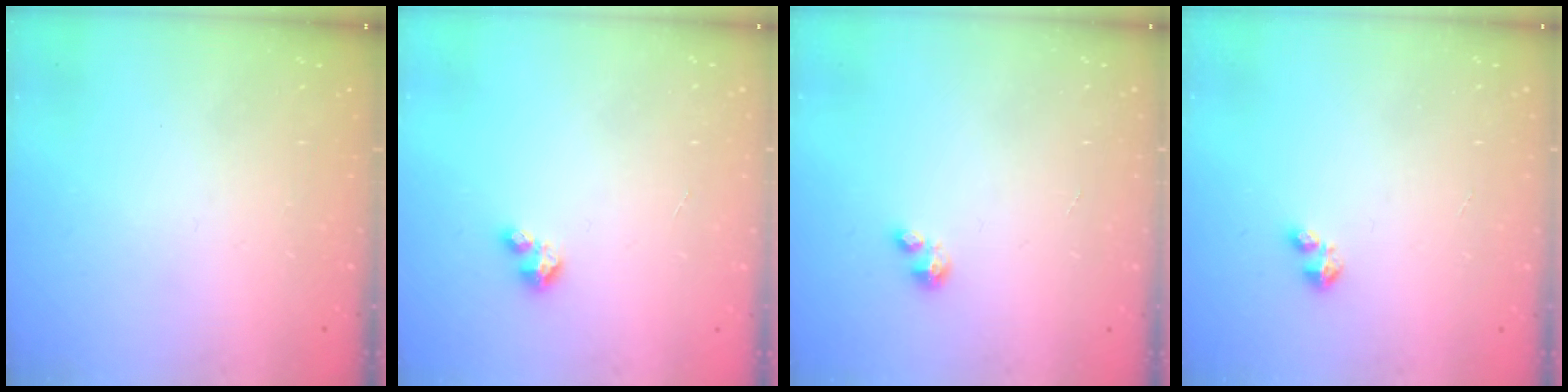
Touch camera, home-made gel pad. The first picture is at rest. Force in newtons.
{"total": 2.7, "press": 2.7, "slide": 0.3}
{"total": 1.7, "press": 1.7, "slide": 0.4}
{"total": 1.6, "press": 1.6, "slide": 0.3}